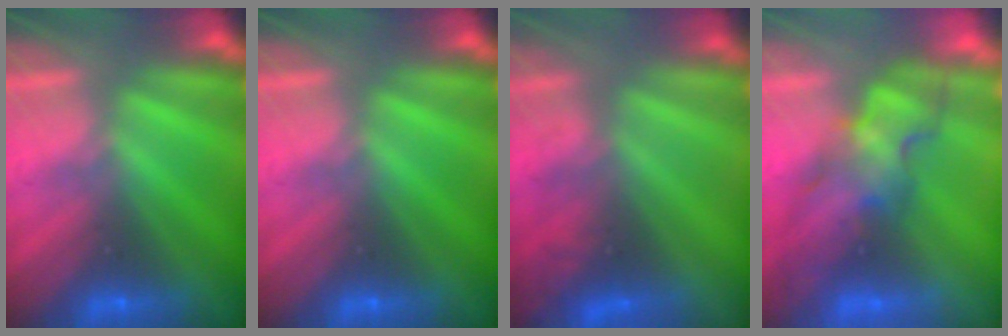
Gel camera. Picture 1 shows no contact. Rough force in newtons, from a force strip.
{"total": 0.0}
{"total": 3.4}
{"total": 3.6}